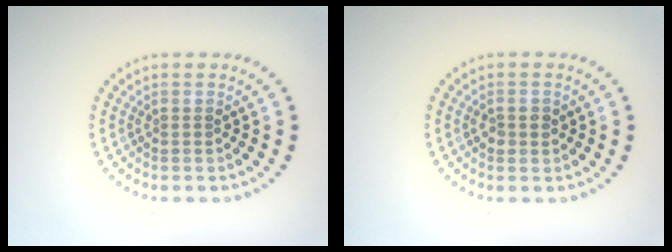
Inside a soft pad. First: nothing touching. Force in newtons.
{"total": 1.4, "press": 1.4, "slide": 0.2}